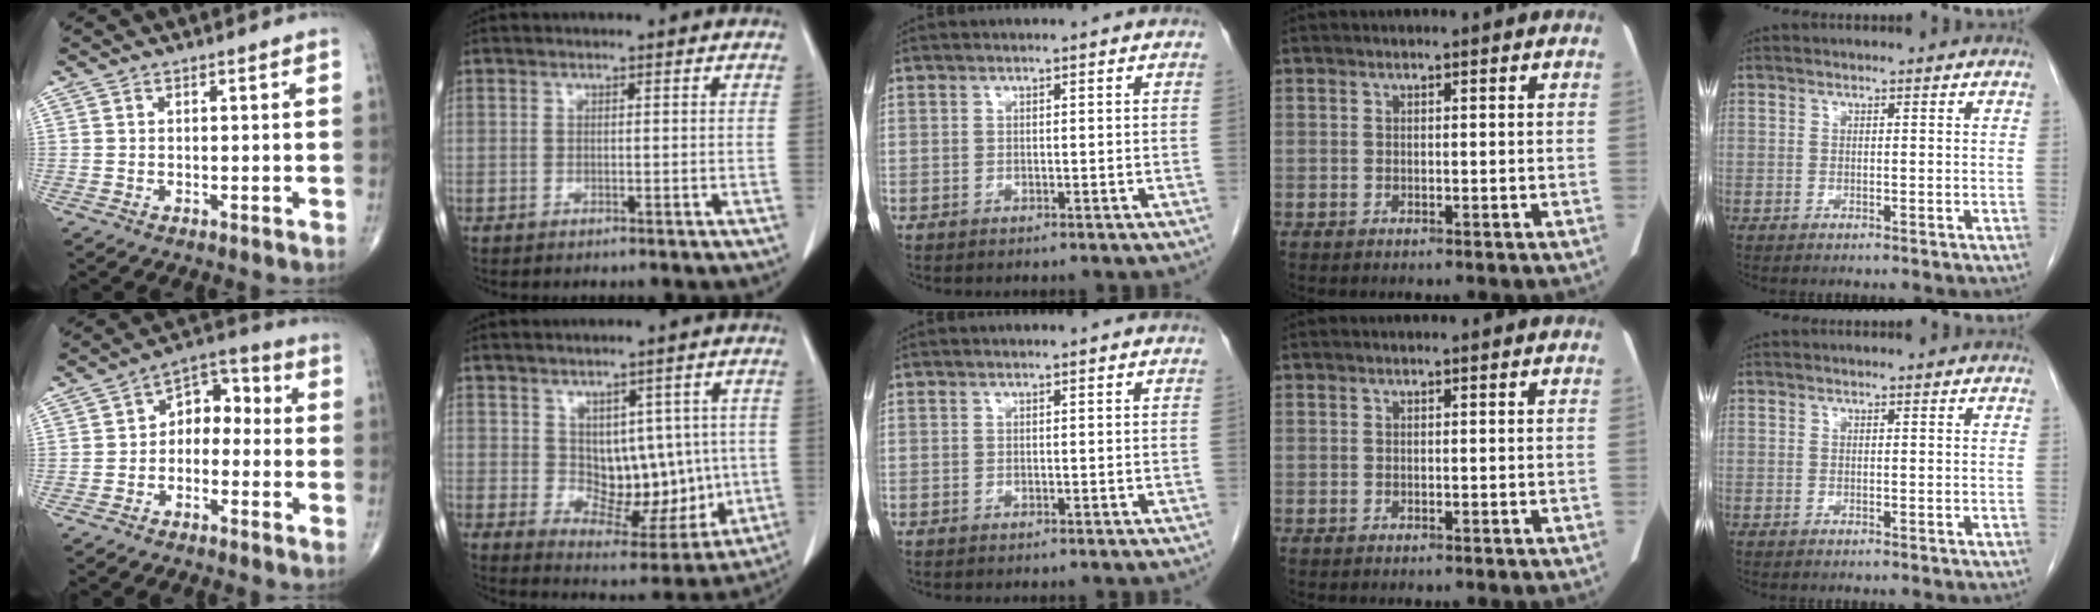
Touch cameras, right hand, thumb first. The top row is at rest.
{"thumb": {"total": 7.7, "force": [-1.0, 5.4, 5.4], "torque": [-0.049, 0.043, -0.035]}, "index": {"total": 10.0, "force": [0.8, 6.3, 7.8], "torque": [-0.088, 0.009, 0.036]}}